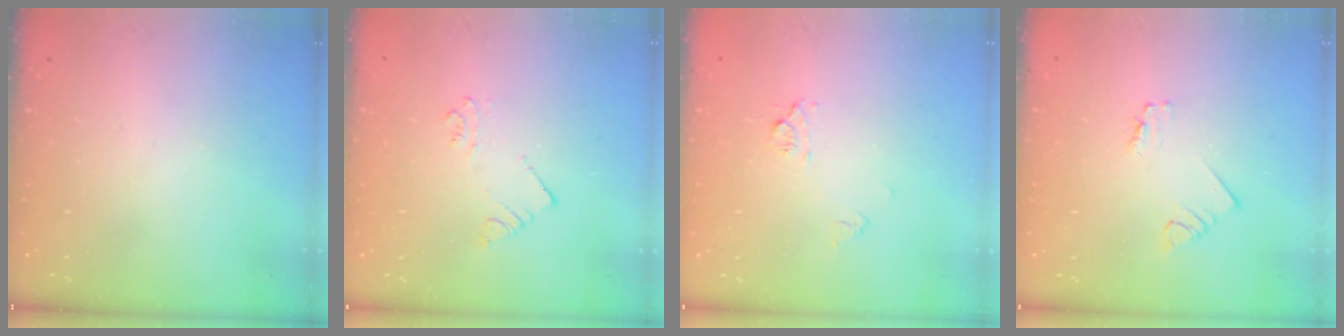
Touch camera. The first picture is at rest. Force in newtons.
{"total": 2.5, "press": 2.5, "slide": 0.2}
{"total": 6.0, "press": 5.9, "slide": 0.5}
{"total": 1.2, "press": 1.2, "slide": 0.0}